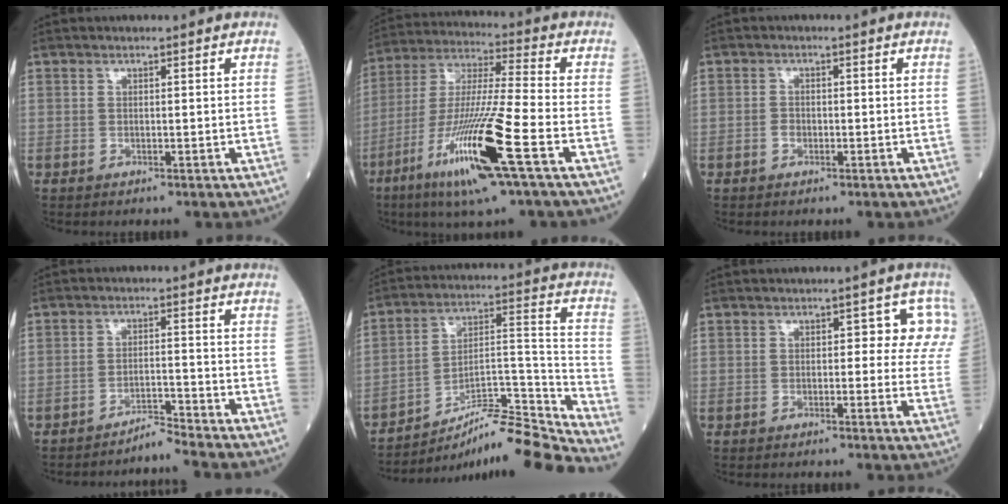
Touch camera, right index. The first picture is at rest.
{"total": 17.5, "force": [-7.8, 0.0, 15.6], "torque": [-0.332, -0.030, -0.146]}
{"total": 1.2, "force": [-0.6, 0.9, 0.6], "torque": [-0.006, 0.005, -0.010]}
{"total": 3.6, "force": [-3.3, -1.3, -0.1], "torque": [0.007, -0.011, -0.059]}
{"total": 16.2, "force": [-14.8, -1.0, 6.7], "torque": [-0.088, 0.043, -0.241]}
{"total": 6.2, "force": [1.8, 3.1, 5.0], "torque": [-0.033, 0.018, 0.013]}